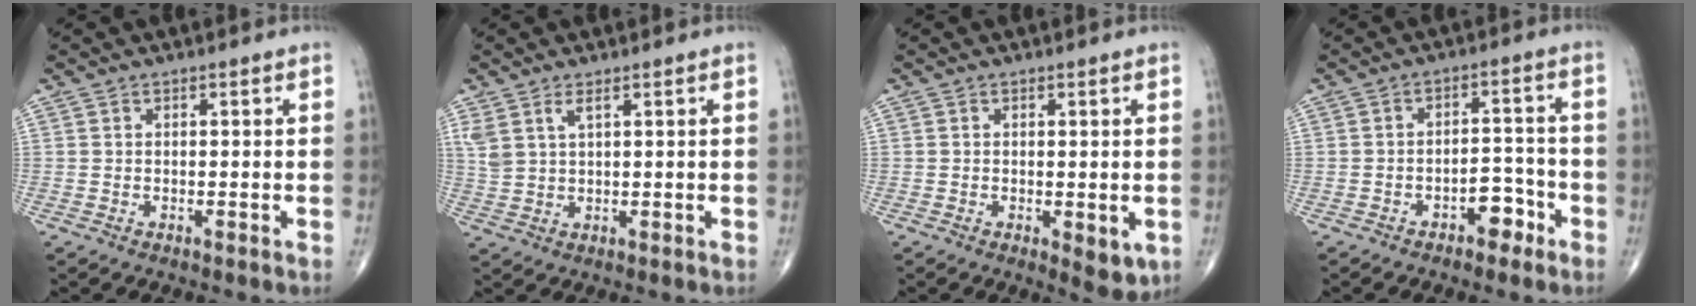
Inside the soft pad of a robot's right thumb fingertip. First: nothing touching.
{"total": 3.9, "force": [2.3, 1.4, 2.9], "torque": [-0.067, -0.005, 0.054]}
{"total": 4.1, "force": [-0.9, 1.8, 3.6], "torque": [-0.039, -0.011, -0.007]}
{"total": 5.3, "force": [-3.0, 3.0, 3.2], "torque": [-0.025, 0.032, -0.046]}